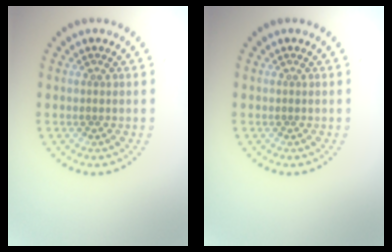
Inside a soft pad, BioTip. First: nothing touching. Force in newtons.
{"total": 0.0}